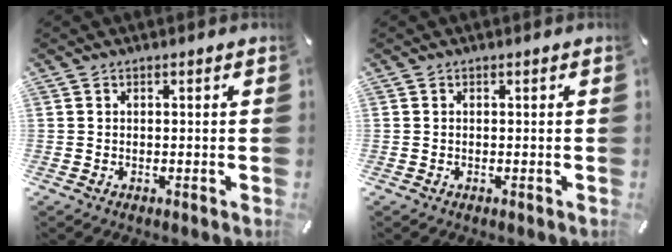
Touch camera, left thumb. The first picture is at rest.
{"total": 0.0}